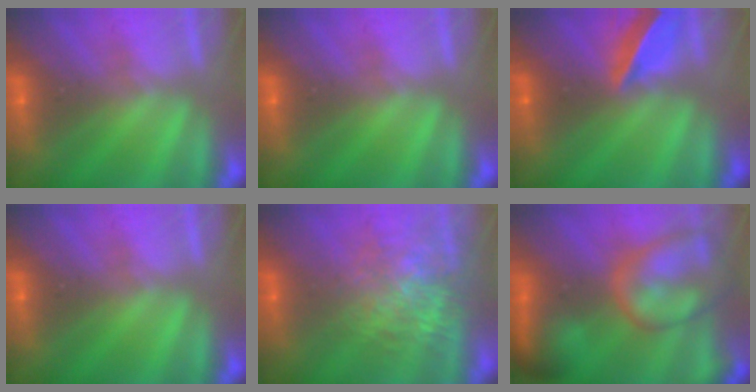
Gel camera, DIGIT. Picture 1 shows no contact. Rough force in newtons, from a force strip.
{"total": 0.0}
{"total": 6.1}
{"total": 0.0}
{"total": 7.2}
{"total": 7.0}